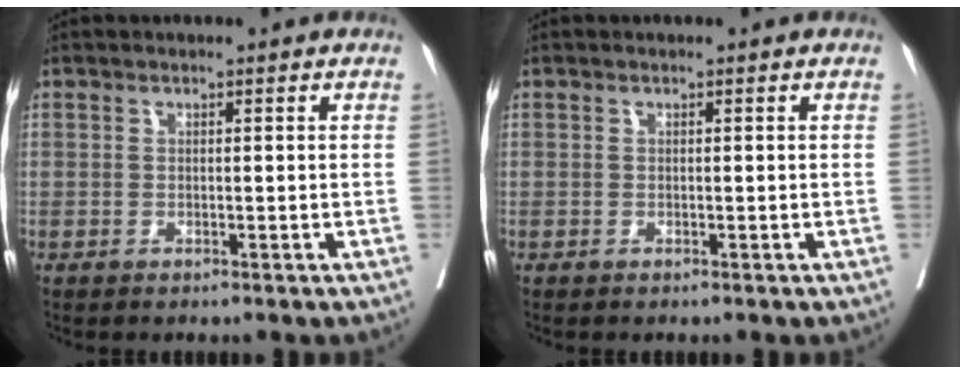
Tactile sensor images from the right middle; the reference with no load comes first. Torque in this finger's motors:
{"motor_torque": [-0.40, -0.45, -0.24, -0.02]}